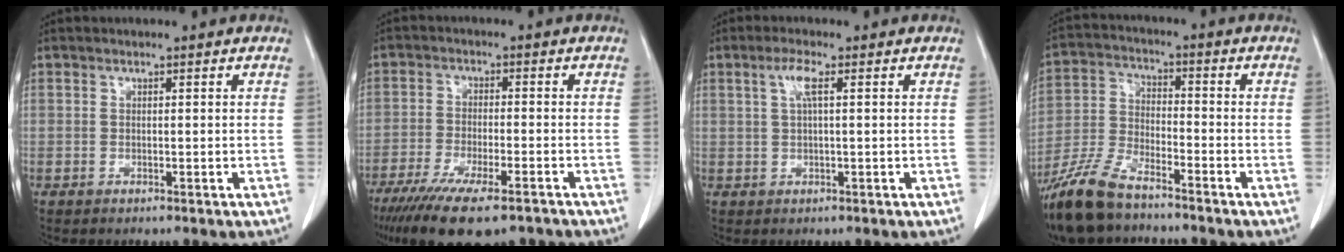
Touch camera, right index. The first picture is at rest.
{"total": 15.1, "force": [-10.9, 4.1, 9.6], "torque": [-0.169, -0.028, -0.176]}
{"total": 3.3, "force": [1.1, 0.8, 3.0], "torque": [-0.066, 0.010, 0.023]}
{"total": 13.1, "force": [-9.9, 4.4, 7.4], "torque": [-0.162, -0.017, -0.192]}